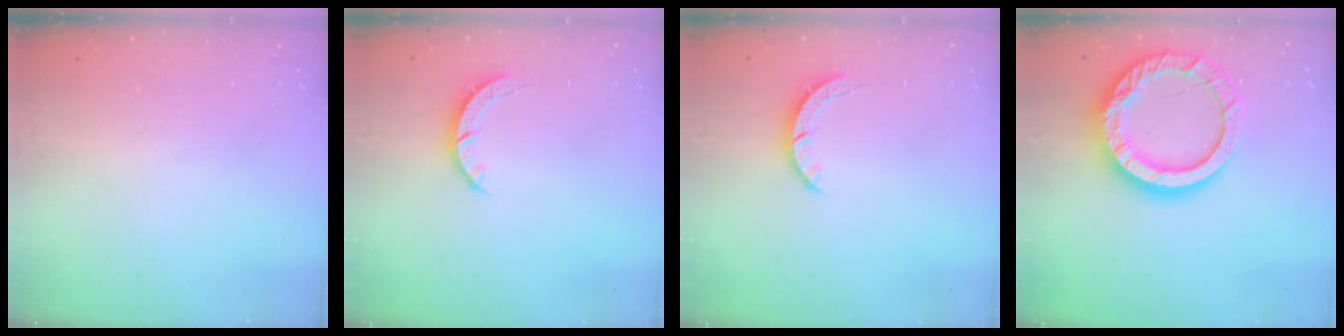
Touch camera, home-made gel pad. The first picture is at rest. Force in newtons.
{"total": 2.7, "press": 2.7, "slide": 0.4}
{"total": 2.7, "press": 2.7, "slide": 0.4}
{"total": 17.0, "press": 16.9, "slide": 1.3}